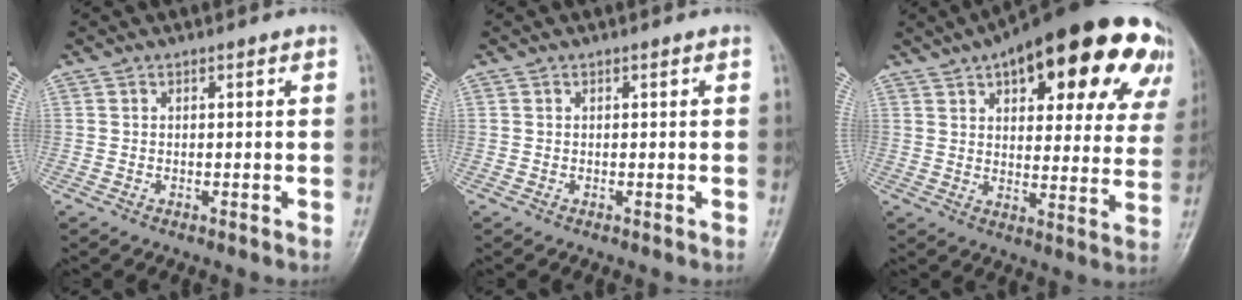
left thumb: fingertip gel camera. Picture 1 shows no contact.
{"total": 0.0}
{"total": 28.9, "force": [15.0, 12.0, 21.5], "torque": [-0.261, -0.003, 0.196]}